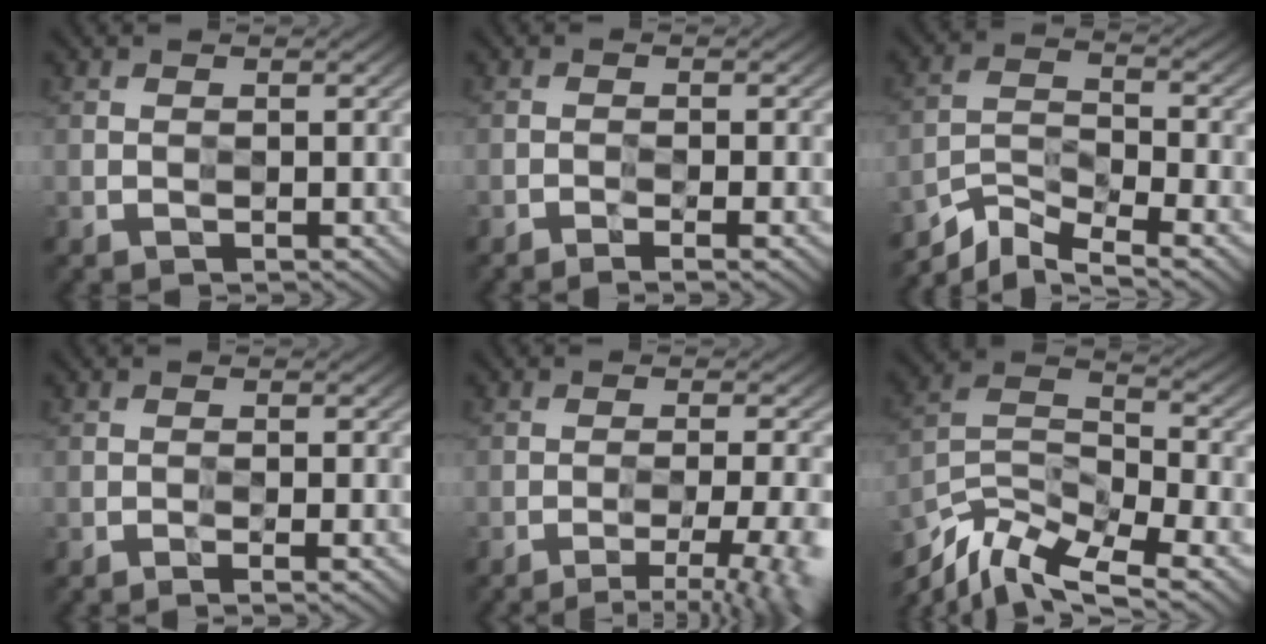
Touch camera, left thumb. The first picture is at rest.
{"total": 2.4, "force": [-1.4, 0.3, 2.0], "torque": [-0.030, 0.004, -0.028]}
{"total": 6.9, "force": [-5.3, 1.8, 4.0], "torque": [-0.076, -0.008, -0.107]}
{"total": 1.6, "force": [-0.8, 0.2, 1.4], "torque": [-0.022, 0.002, -0.015]}
{"total": 7.8, "force": [-4.2, 2.0, 6.2], "torque": [-0.083, 0.002, -0.054]}
{"total": 11.9, "force": [-8.1, 3.9, 7.8], "torque": [-0.155, -0.012, -0.158]}